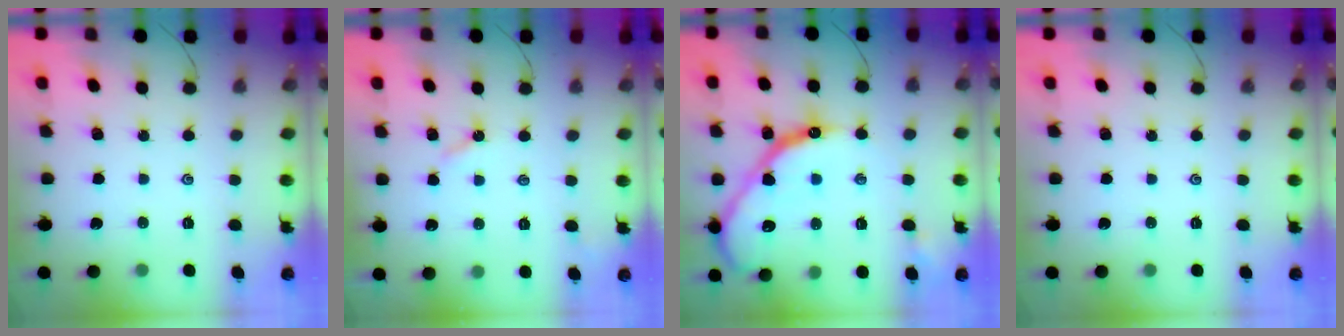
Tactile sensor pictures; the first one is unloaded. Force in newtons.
{"total": 2.8, "press": 2.8, "slide": 0.5}
{"total": 19.8, "press": 19.7, "slide": 1.6}
{"total": 0.0}